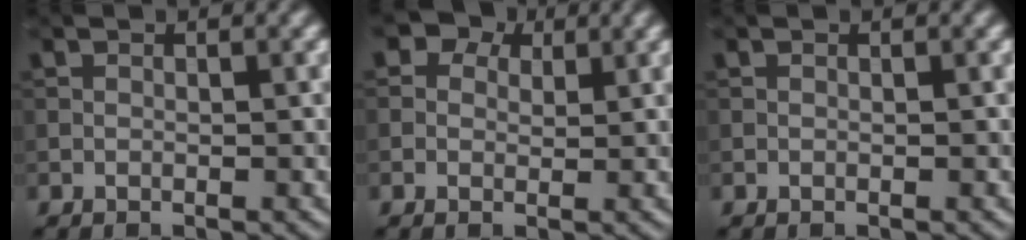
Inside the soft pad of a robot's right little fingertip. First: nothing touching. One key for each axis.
{"total": 3.8, "fx": 2.1, "fy": 2.7, "fz": 1.6, "tx": -0.025, "ty": -0.001, "tz": 0.012}
{"total": 0.0}